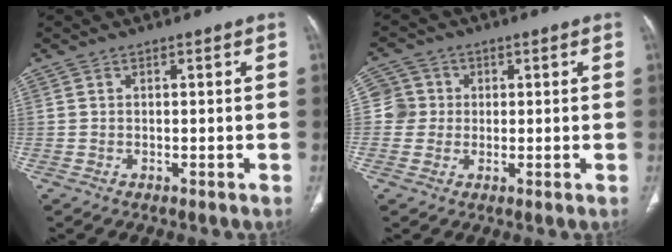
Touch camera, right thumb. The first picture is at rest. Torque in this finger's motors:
{"motor_torque": [-0.05, -0.16, 0.01, 0.43, -0.03]}